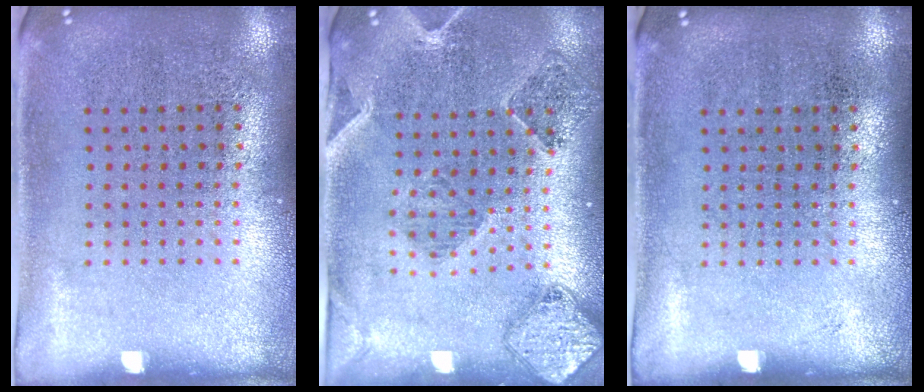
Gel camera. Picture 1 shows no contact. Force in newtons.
{"total": 0.9, "press": 0.9, "slide": 0.2}
{"total": 0.0}